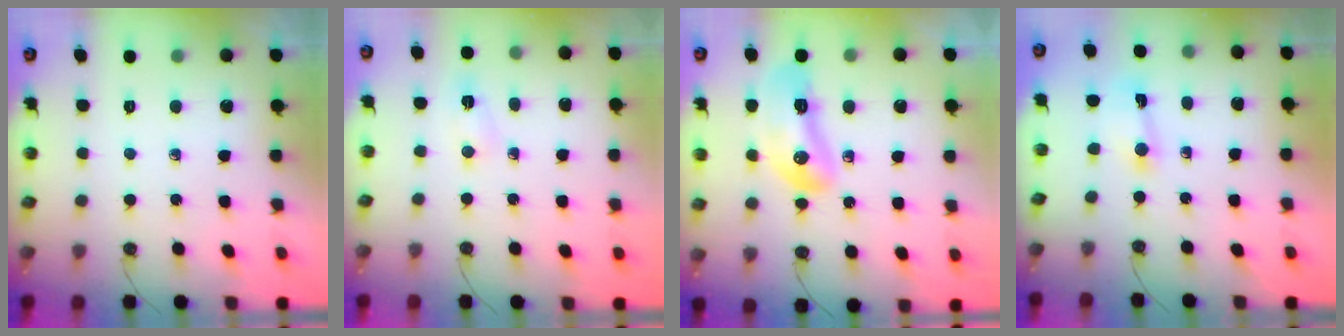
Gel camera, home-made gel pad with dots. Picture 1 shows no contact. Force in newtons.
{"total": 2.1, "press": 2.0, "slide": 0.4}
{"total": 12.2, "press": 12.1, "slide": 1.3}
{"total": 1.8, "press": 1.8, "slide": 0.2}